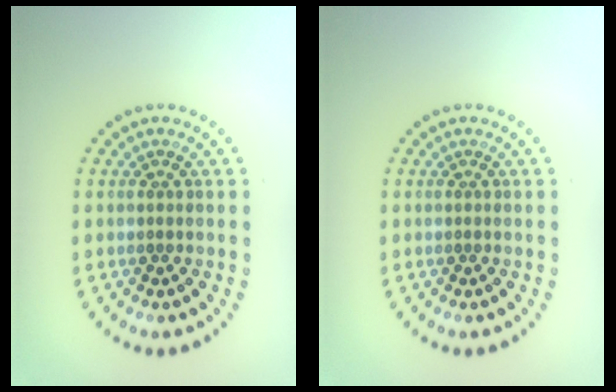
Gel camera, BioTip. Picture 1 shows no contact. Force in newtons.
{"total": 0.0}